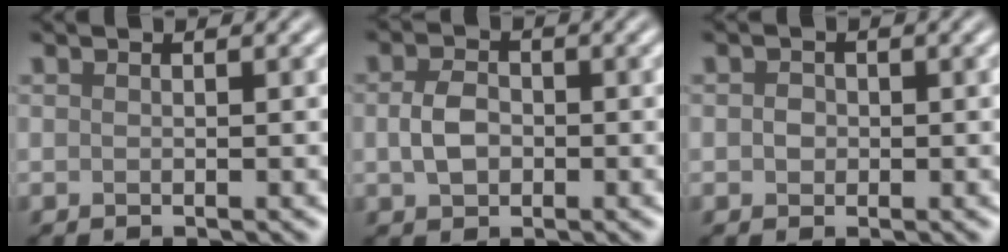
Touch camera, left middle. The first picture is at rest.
{"total": 2.8, "force": [-0.2, 2.1, 1.9], "torque": [-0.046, 0.000, -0.006]}
{"total": 1.1, "force": [-0.1, 1.0, 0.4], "torque": [-0.008, 0.000, -0.005]}